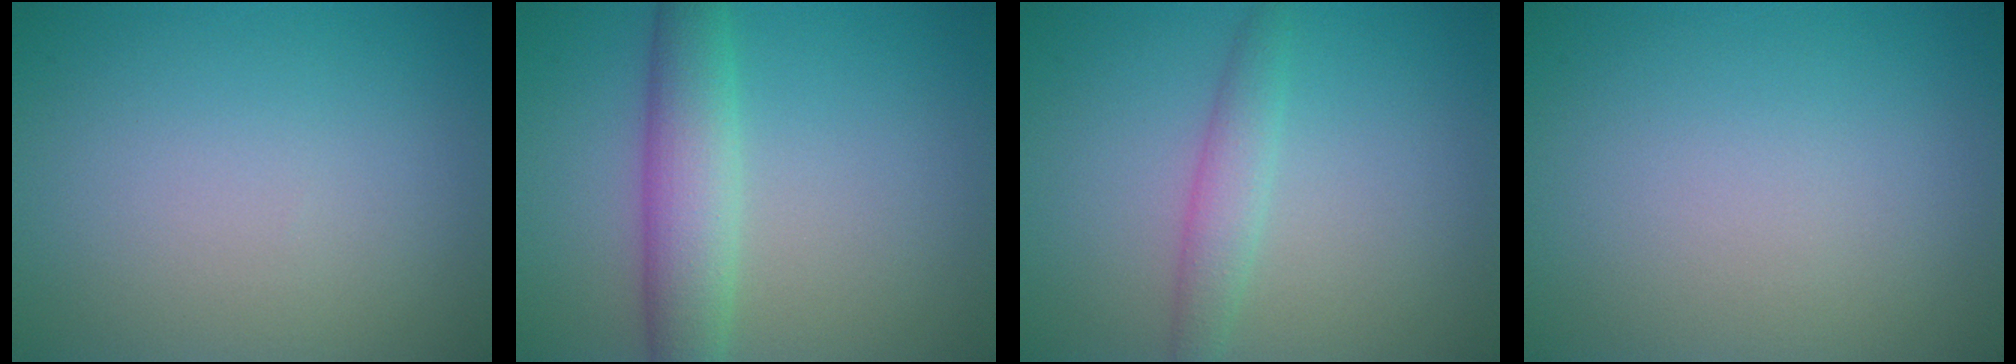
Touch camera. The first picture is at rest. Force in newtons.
{"total": 4.6, "press": 4.6, "slide": 0.1}
{"total": 2.2, "press": 2.2, "slide": 0.0}
{"total": 0.0}